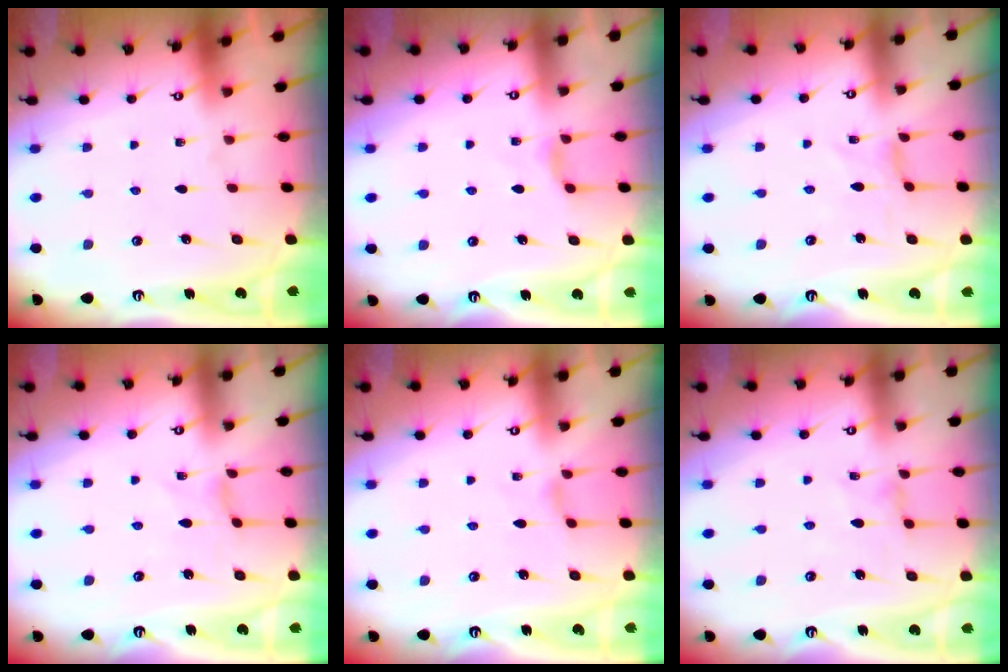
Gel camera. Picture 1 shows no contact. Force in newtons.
{"total": 3.6, "press": 3.6, "slide": 0.4}
{"total": 0.0}
{"total": 0.0}
{"total": 1.5, "press": 1.4, "slide": 0.3}
{"total": 1.5, "press": 1.4, "slide": 0.4}